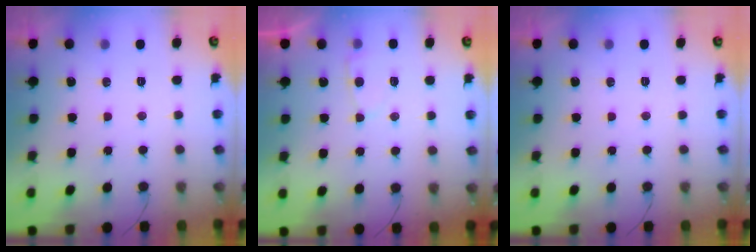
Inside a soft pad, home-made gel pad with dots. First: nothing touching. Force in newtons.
{"total": 3.7, "press": 3.6, "slide": 0.5}
{"total": 0.0}